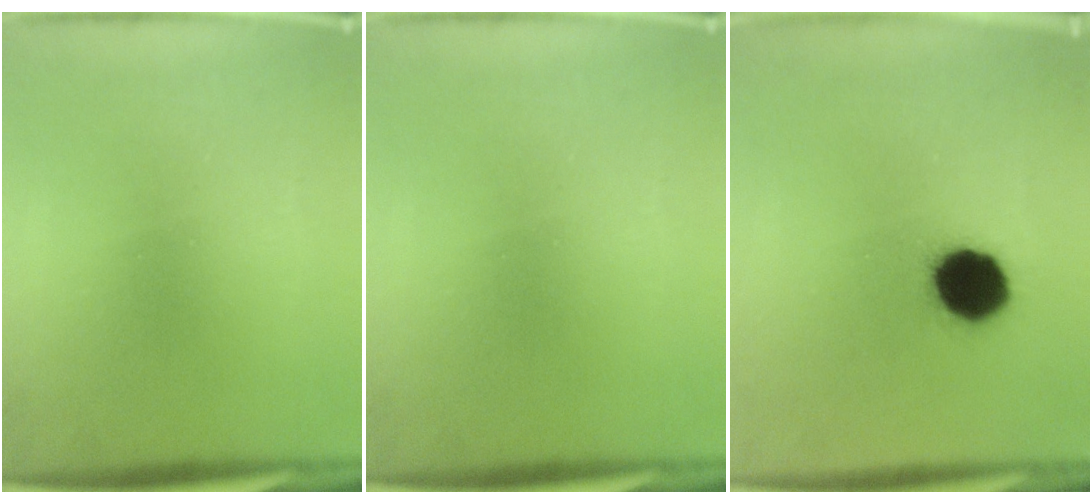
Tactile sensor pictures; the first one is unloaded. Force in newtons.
{"total": 0.0}
{"total": 12.1}